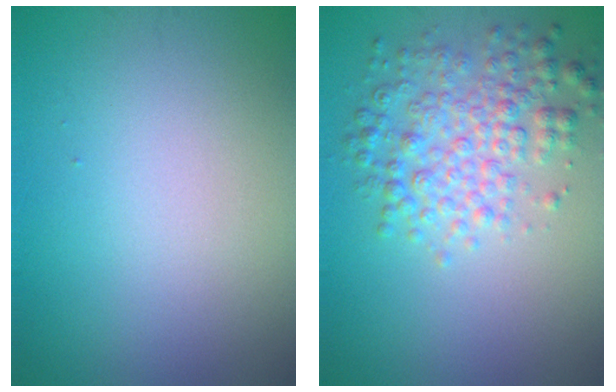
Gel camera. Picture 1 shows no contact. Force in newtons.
{"total": 4.4, "press": 4.4, "slide": 0.1}